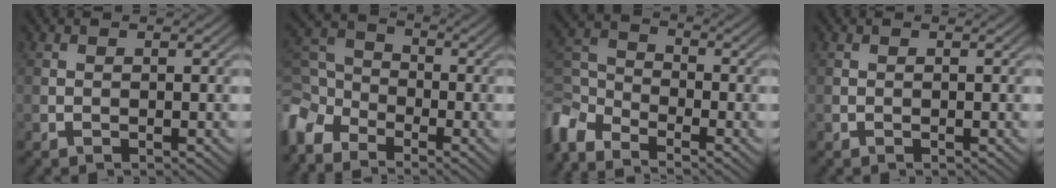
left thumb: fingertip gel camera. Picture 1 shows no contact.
{"total": 7.6, "force": [-4.7, 4.8, 3.6], "torque": [-0.101, -0.012, -0.114]}
{"total": 7.3, "force": [-5.1, 3.6, 3.7], "torque": [-0.095, -0.014, -0.118]}
{"total": 0.0}